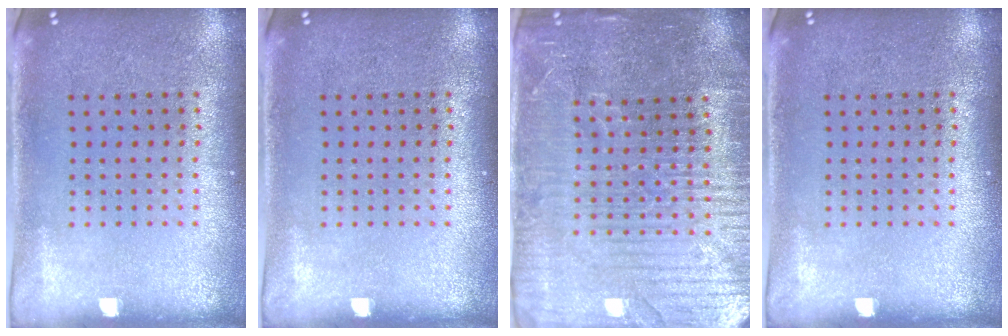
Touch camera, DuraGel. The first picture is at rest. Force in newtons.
{"total": 0.0}
{"total": 4.8, "press": 4.5, "slide": 1.7}
{"total": 0.0}